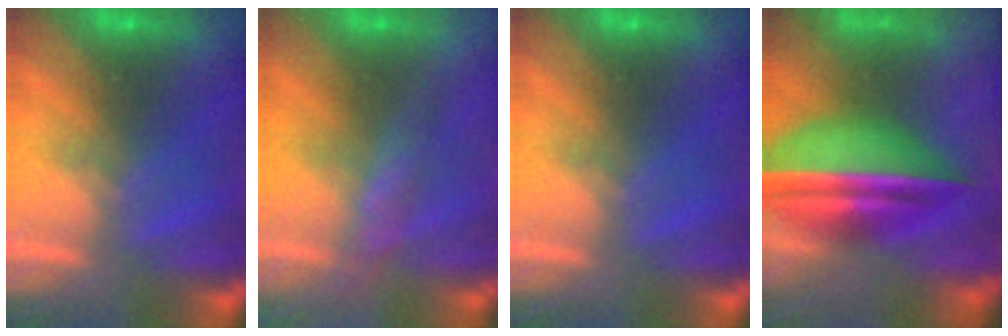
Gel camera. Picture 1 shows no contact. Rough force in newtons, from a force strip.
{"total": 2.8}
{"total": 0.0}
{"total": 7.5}